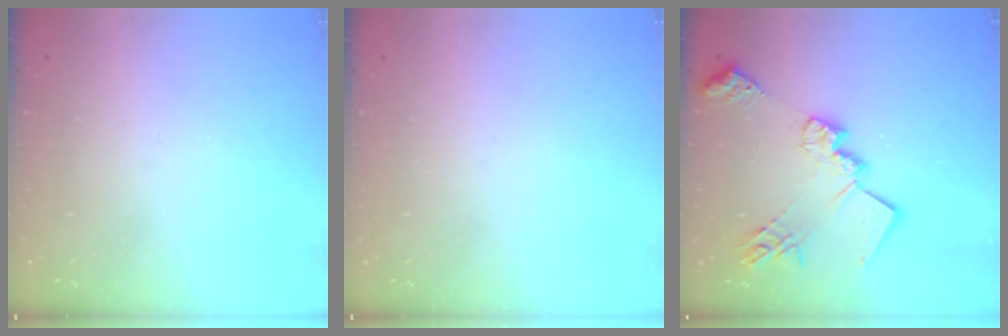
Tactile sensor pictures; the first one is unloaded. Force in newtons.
{"total": 0.0}
{"total": 21.2, "press": 21.2, "slide": 1.5}